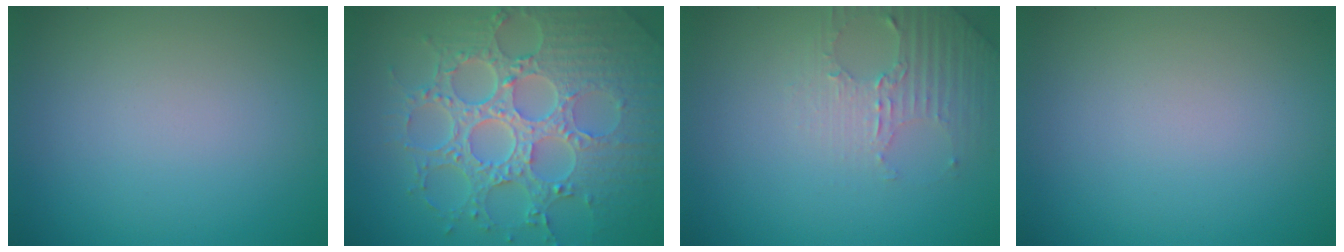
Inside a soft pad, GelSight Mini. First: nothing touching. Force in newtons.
{"total": 8.5, "press": 6.3, "slide": 5.8}
{"total": 3.0, "press": 2.9, "slide": 0.7}
{"total": 0.0}